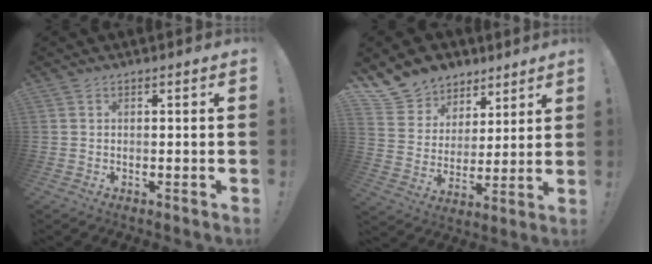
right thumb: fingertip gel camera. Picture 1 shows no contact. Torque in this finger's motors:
{"motor_torque": [0.23, 0.24, 0.11, 0.10, 0.00]}